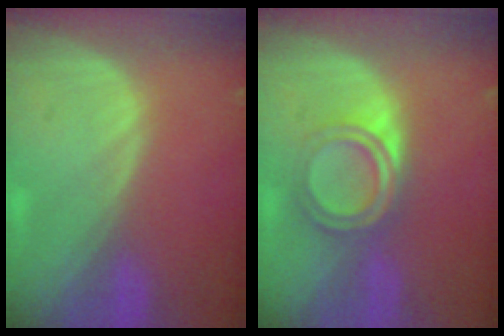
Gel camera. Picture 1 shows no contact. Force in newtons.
{"total": 5.3, "press": 4.9, "slide": 2.1}